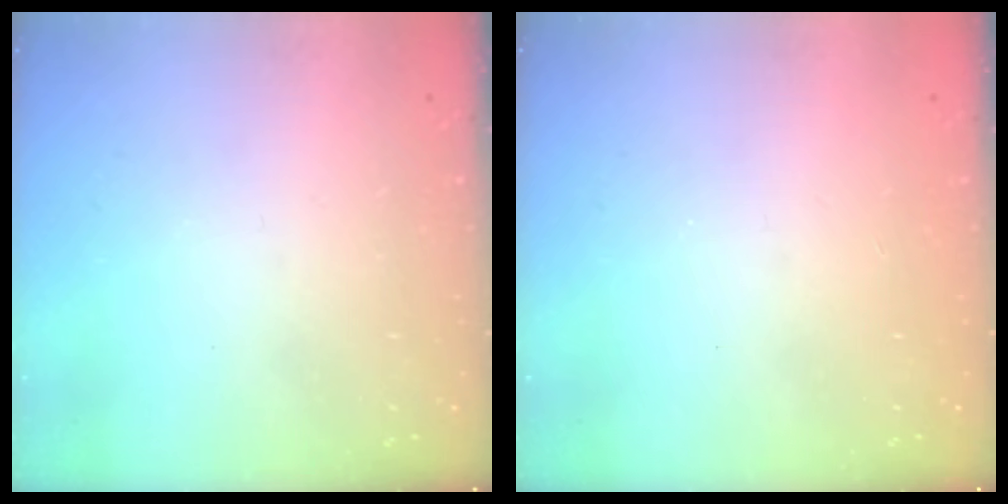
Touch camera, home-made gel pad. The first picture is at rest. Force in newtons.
{"total": 0.7, "press": 0.7, "slide": 0.2}